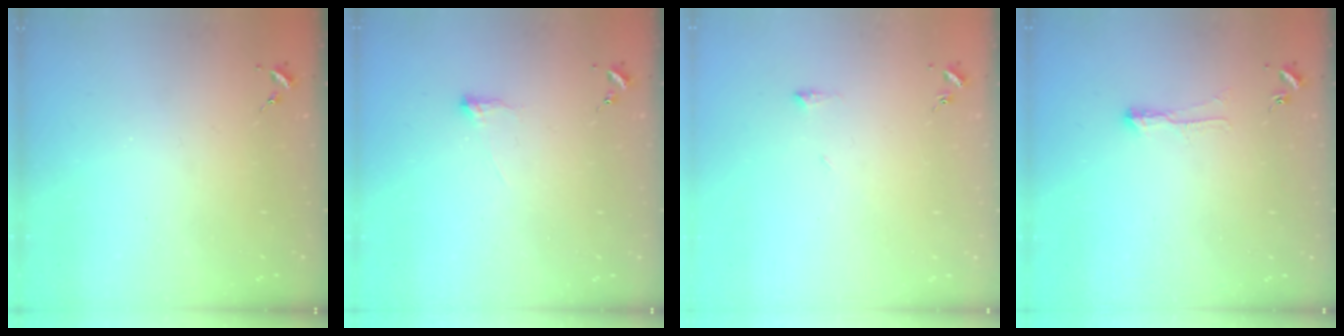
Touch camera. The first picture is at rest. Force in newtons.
{"total": 3.6, "press": 3.6, "slide": 0.6}
{"total": 4.6, "press": 4.6, "slide": 0.7}
{"total": 4.6, "press": 4.5, "slide": 0.7}